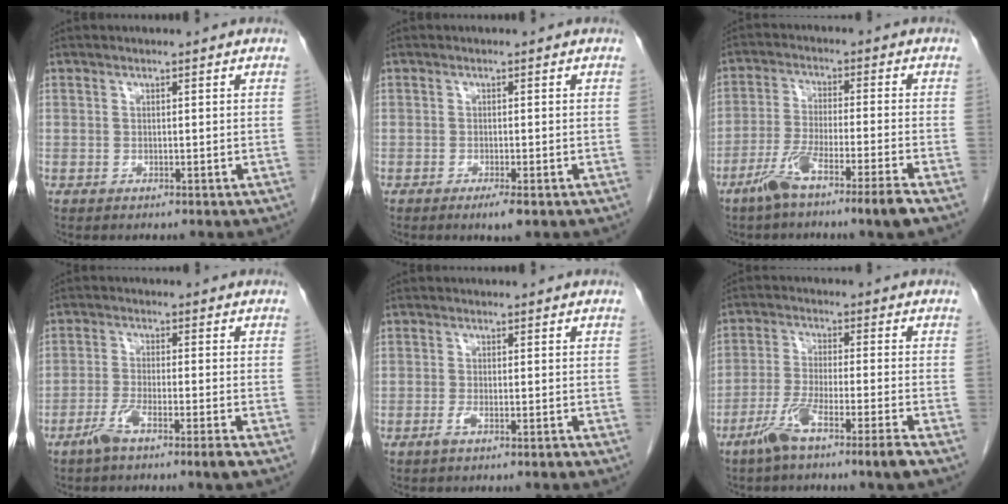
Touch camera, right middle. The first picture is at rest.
{"total": 2.2, "force": [-1.3, 0.2, 1.8], "torque": [-0.028, -0.005, -0.019]}
{"total": 8.3, "force": [-5.5, -0.6, 6.2], "torque": [-0.114, -0.015, -0.105]}
{"total": 4.9, "force": [-3.3, -0.5, 3.5], "torque": [-0.067, -0.006, -0.068]}
{"total": 1.8, "force": [-1.2, -0.1, 1.3], "torque": [-0.027, -0.002, -0.024]}
{"total": 7.6, "force": [-5.0, -0.7, 5.6], "torque": [-0.104, -0.014, -0.098]}